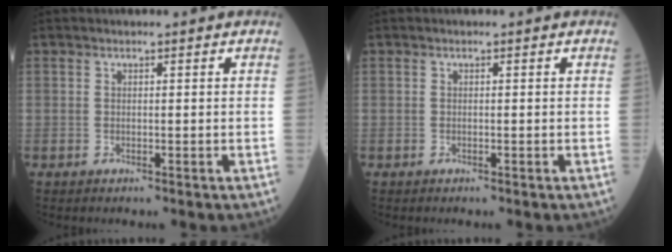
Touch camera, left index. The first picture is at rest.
{"total": 0.0}